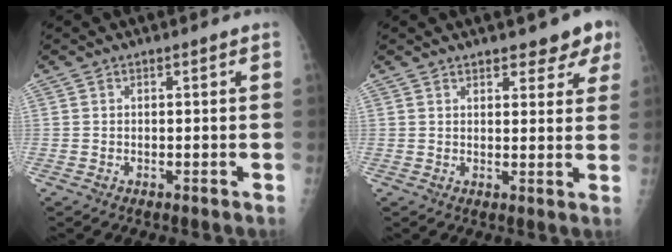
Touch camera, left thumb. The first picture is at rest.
{"total": 6.3, "force": [4.6, 2.7, 3.3], "torque": [-0.007, -0.020, 0.052]}